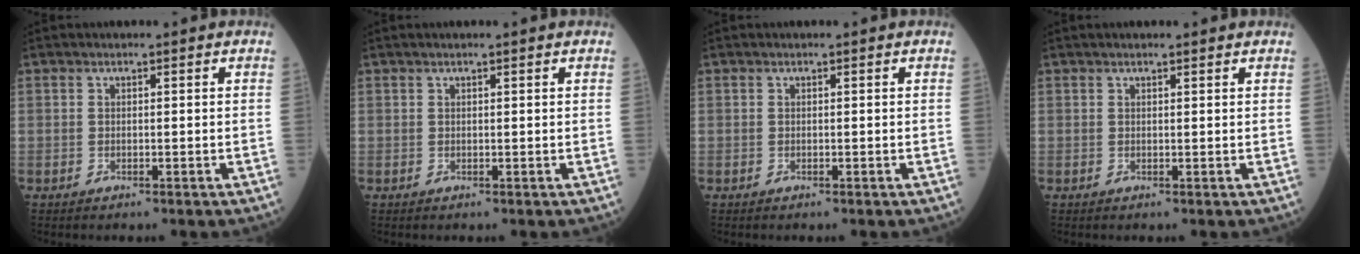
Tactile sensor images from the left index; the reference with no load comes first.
{"total": 1.7, "force": [1.4, -0.1, 1.0], "torque": [-0.013, 0.017, 0.023]}
{"total": 0.0}
{"total": 3.1, "force": [2.7, 0.4, 1.5], "torque": [-0.017, 0.024, 0.036]}